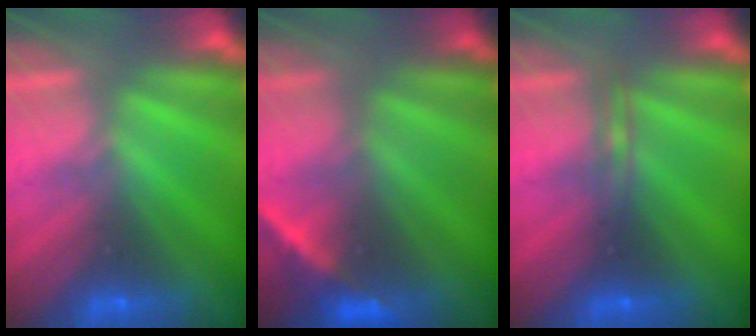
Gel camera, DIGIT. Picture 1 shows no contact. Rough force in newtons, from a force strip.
{"total": 2.2}
{"total": 2.3}